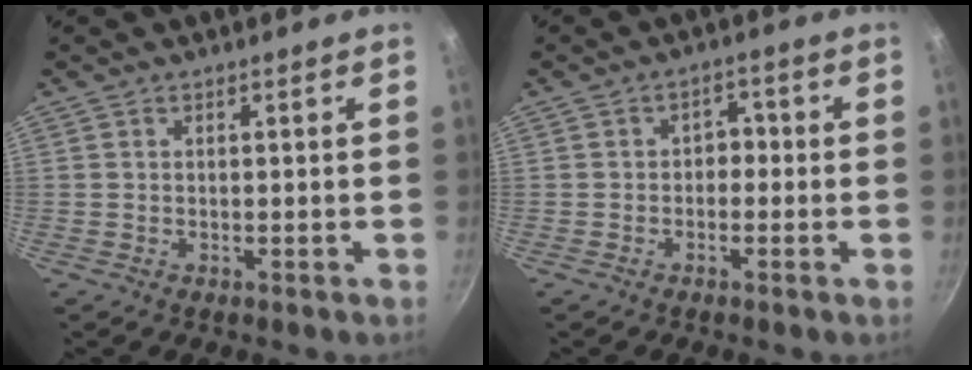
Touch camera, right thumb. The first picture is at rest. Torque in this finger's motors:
{"motor_torque": [-0.29, 0.40, -0.22, 0.34, 0.03]}